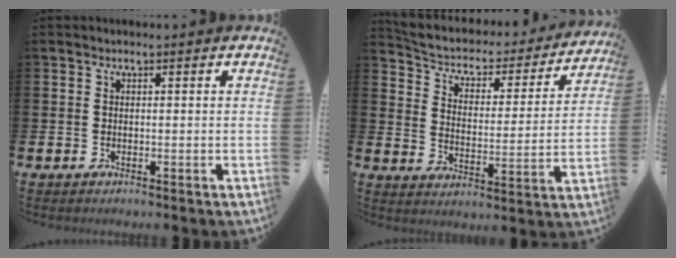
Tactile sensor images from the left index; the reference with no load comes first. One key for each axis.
{"total": 5.0, "fx": 4.5, "fy": 1.9, "fz": 1.2, "tx": -0.052, "ty": -0.039, "tz": 0.068}